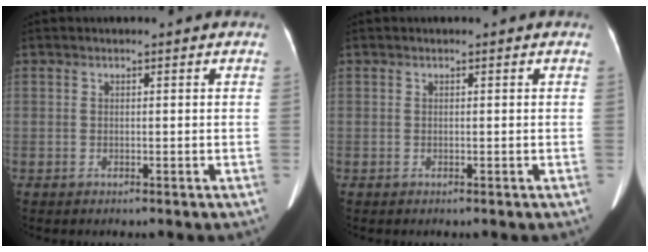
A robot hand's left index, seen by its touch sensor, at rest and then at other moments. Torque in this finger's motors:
{"motor_torque": [0.03, 0.03, 0.02, 0.01]}